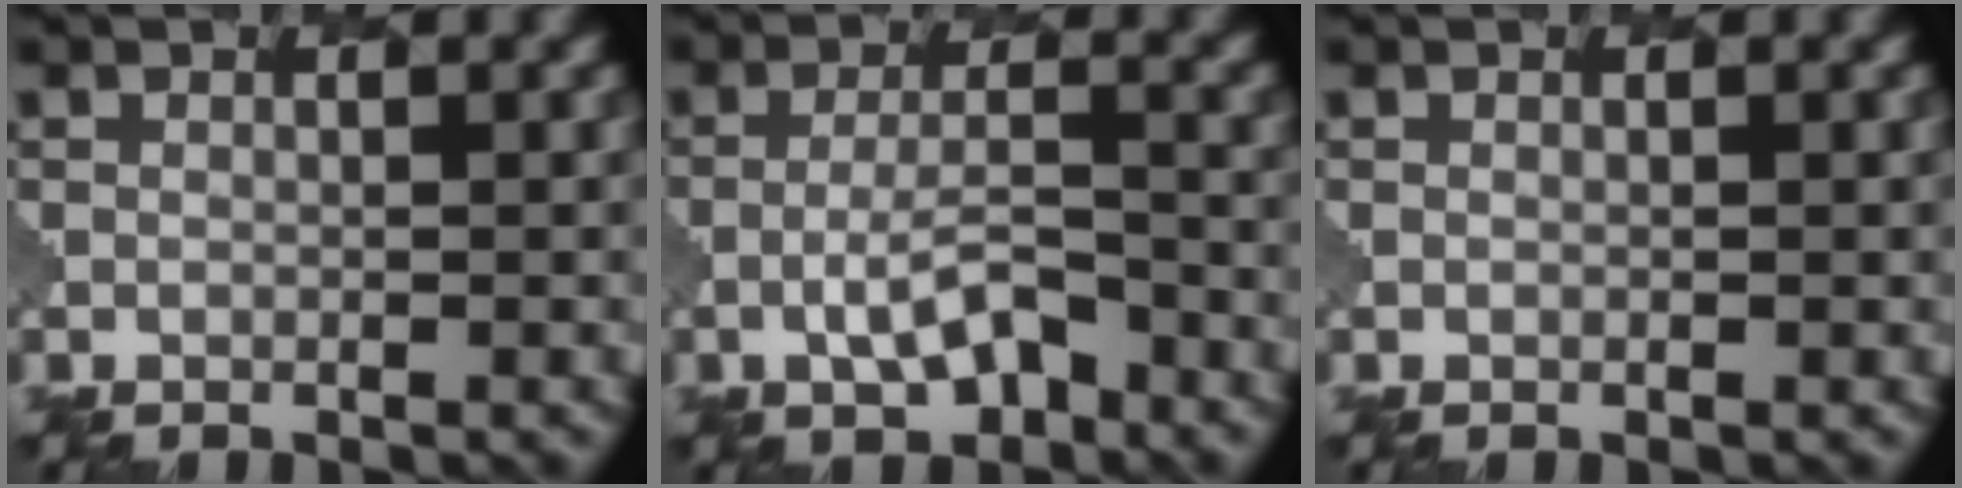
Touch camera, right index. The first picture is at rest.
{"total": 3.8, "force": [-1.7, 1.5, 3.1], "torque": [-0.060, 0.002, -0.031]}
{"total": 0.0}